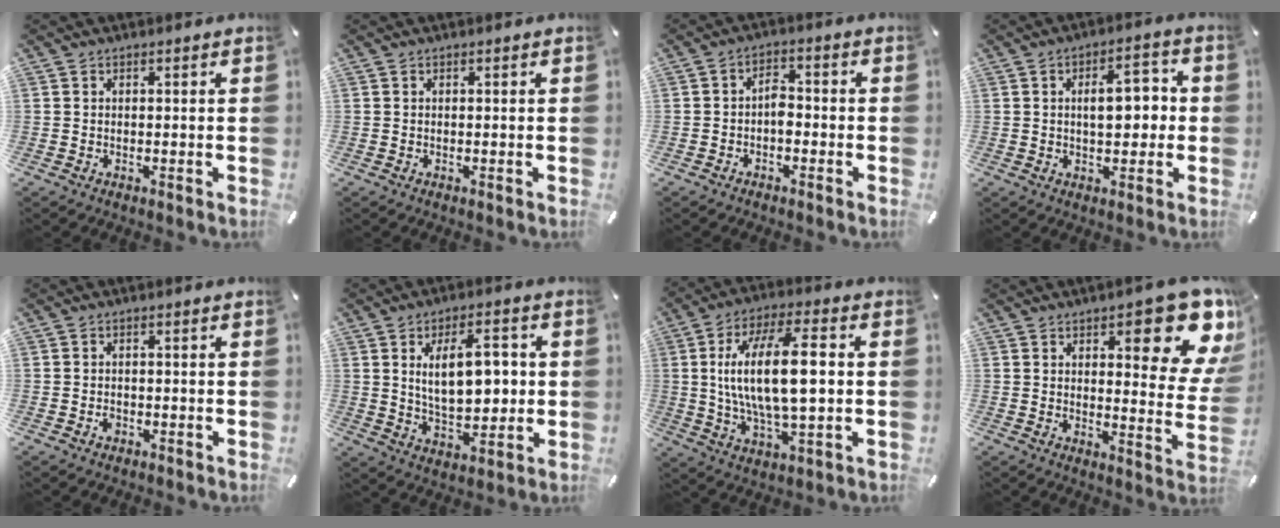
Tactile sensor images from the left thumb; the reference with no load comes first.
{"total": 0.0}
{"total": 3.8, "force": [-1.5, 2.4, 2.6], "torque": [-0.047, 0.014, -0.028]}
{"total": 8.2, "force": [0.6, 4.6, 6.7], "torque": [-0.089, 0.001, 0.001]}
{"total": 1.1, "force": [-0.4, 0.9, 0.6], "torque": [-0.011, 0.002, -0.009]}
{"total": 12.9, "force": [2.4, 6.9, 10.6], "torque": [-0.160, -0.002, 0.037]}
{"total": 18.4, "force": [1.6, 7.0, 16.9], "torque": [-0.337, -0.002, 0.019]}
{"total": 16.9, "force": [9.4, 6.0, 12.6], "torque": [-0.147, -0.071, 0.151]}